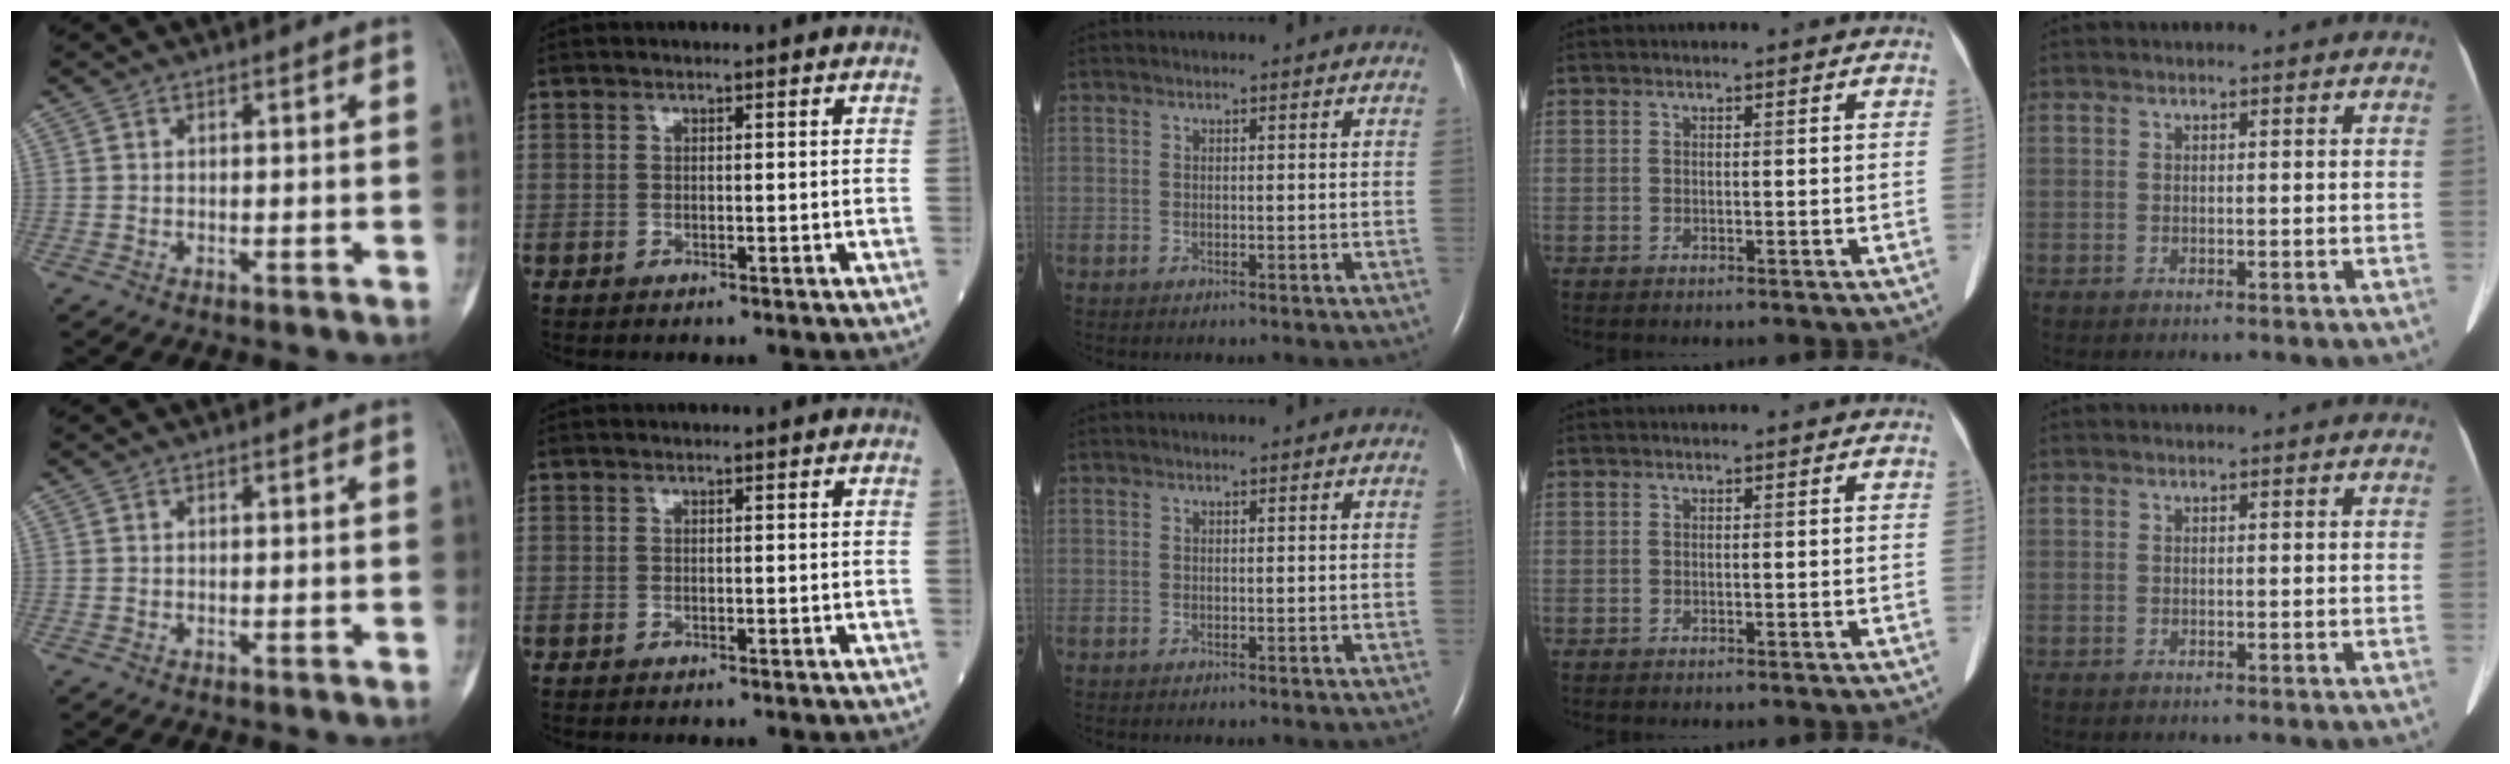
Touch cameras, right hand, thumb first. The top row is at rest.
{}